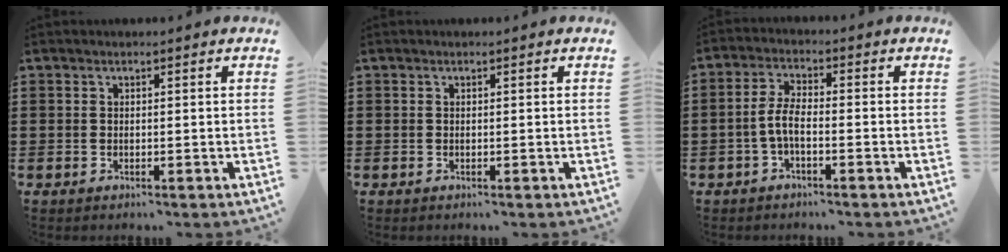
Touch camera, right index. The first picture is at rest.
{"total": 0.0}
{"total": 4.1, "force": [-1.4, 1.4, 3.6], "torque": [-0.091, -0.004, -0.035]}